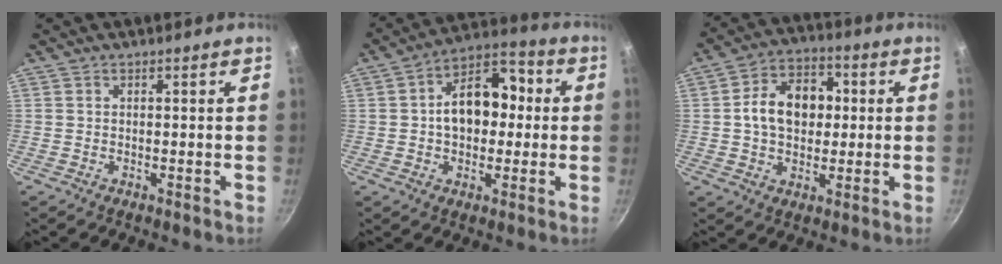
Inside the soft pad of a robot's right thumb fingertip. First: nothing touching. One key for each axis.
{"total": 13.7, "fx": 0.8, "fy": 8.9, "fz": 10.4, "tx": -0.126, "ty": 0.033, "tz": 0.003}
{"total": 12.5, "fx": 1.1, "fy": 8.9, "fz": 8.8, "tx": -0.118, "ty": 0.018, "tz": 0.013}